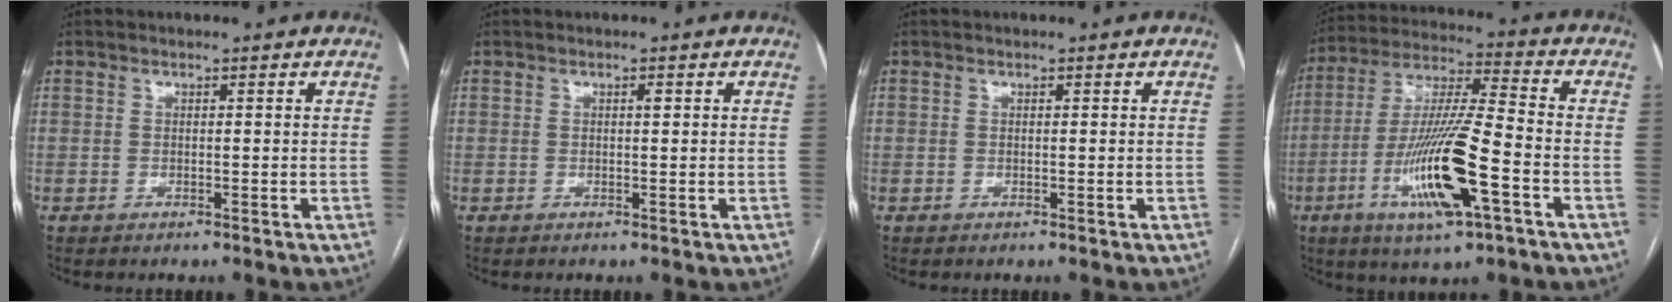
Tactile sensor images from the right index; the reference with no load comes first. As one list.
[{"total": 0.6, "force": [0.2, 0.1, 0.5], "torque": [-0.011, 0.000, 0.002]}, {"total": 0.0}, {"total": 16.6, "force": [-6.1, 1.6, 15.4], "torque": [-0.304, -0.014, -0.109]}]